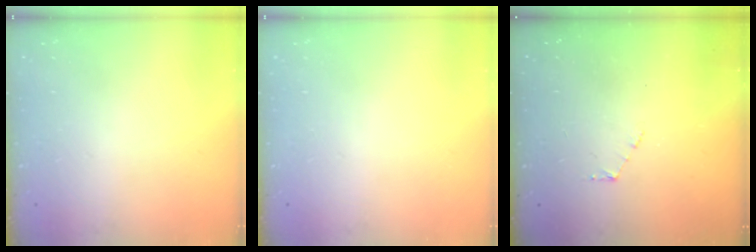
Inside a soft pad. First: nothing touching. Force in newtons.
{"total": 0.0}
{"total": 3.5, "press": 3.5, "slide": 0.4}